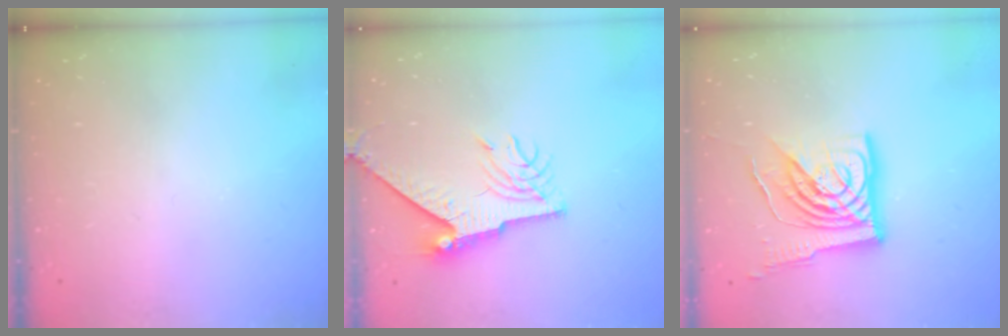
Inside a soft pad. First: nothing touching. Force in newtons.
{"total": 9.1, "press": 9.1, "slide": 0.6}
{"total": 15.5, "press": 15.4, "slide": 1.8}